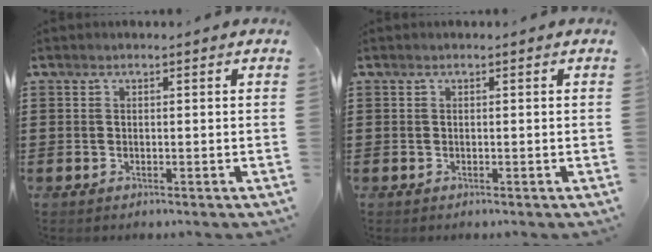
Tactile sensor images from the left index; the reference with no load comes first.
{"total": 0.0}